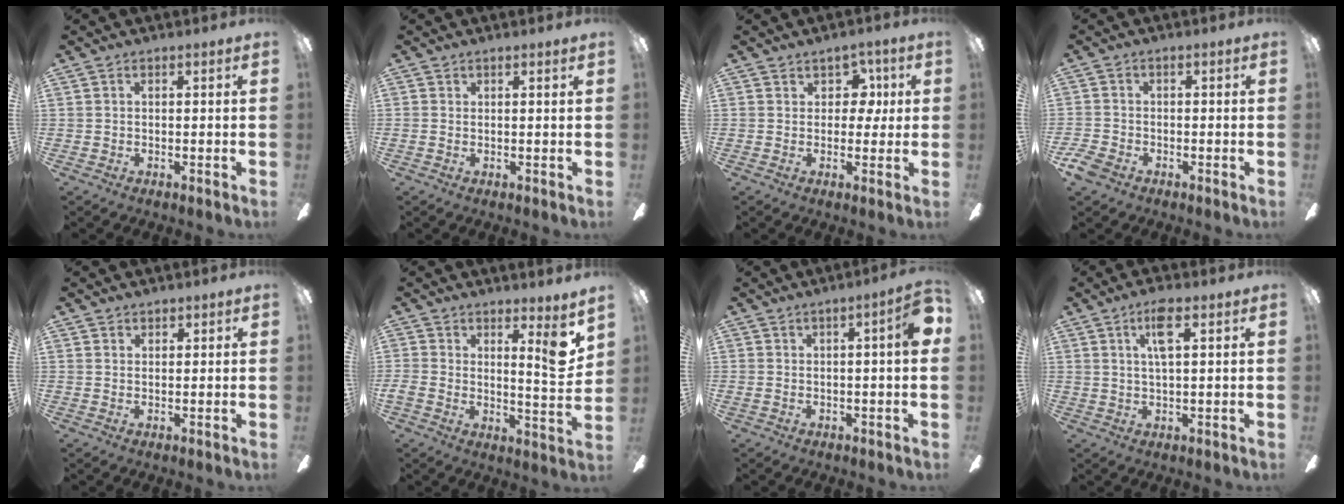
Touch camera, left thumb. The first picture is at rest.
{"total": 0.8, "force": [0.5, -0.1, 0.6], "torque": [-0.012, -0.002, 0.009]}
{"total": 5.4, "force": [2.0, 4.1, 3.0], "torque": [-0.026, -0.002, 0.031]}
{"total": 4.1, "force": [-2.5, 2.7, 1.7], "torque": [-0.043, 0.010, -0.049]}
{"total": 1.3, "force": [1.2, 0.5, 0.0], "torque": [-0.001, 0.000, 0.022]}
{"total": 8.0, "force": [4.6, 2.3, 6.2], "torque": [-0.078, -0.036, 0.073]}
{"total": 6.1, "force": [1.3, 1.0, 5.9], "torque": [-0.092, 0.000, 0.019]}
{"total": 6.0, "force": [2.7, 1.5, 5.1], "torque": [-0.100, 0.003, 0.043]}